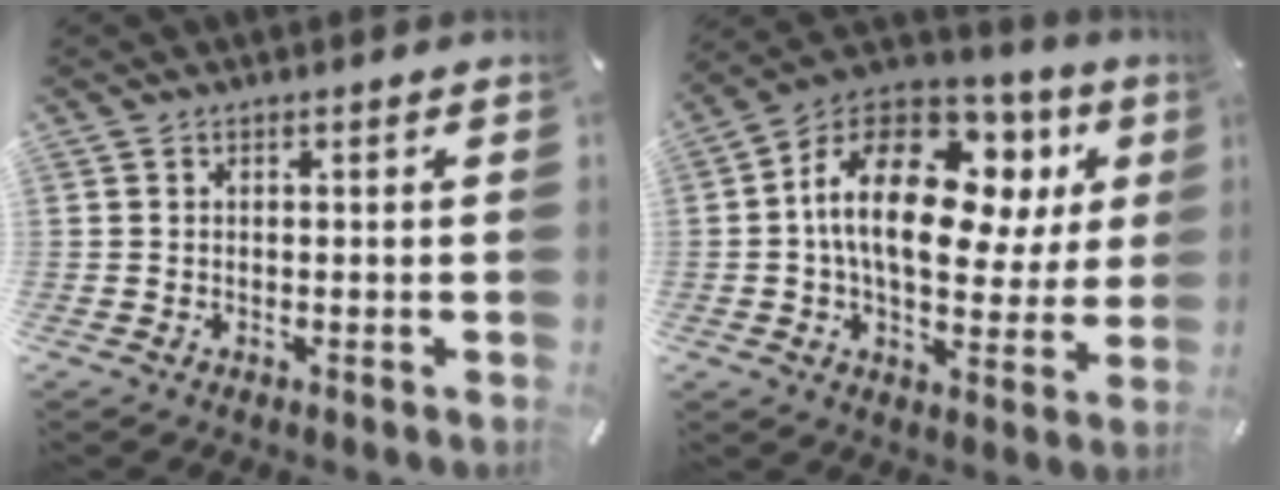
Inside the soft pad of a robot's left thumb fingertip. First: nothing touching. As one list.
[{"total": 21.1, "force": [5.8, 12.1, 16.2], "torque": [-0.291, -0.023, 0.095]}]